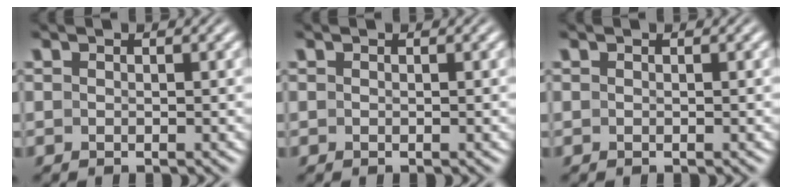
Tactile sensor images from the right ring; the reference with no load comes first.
{"total": 0.0}
{"total": 0.0}